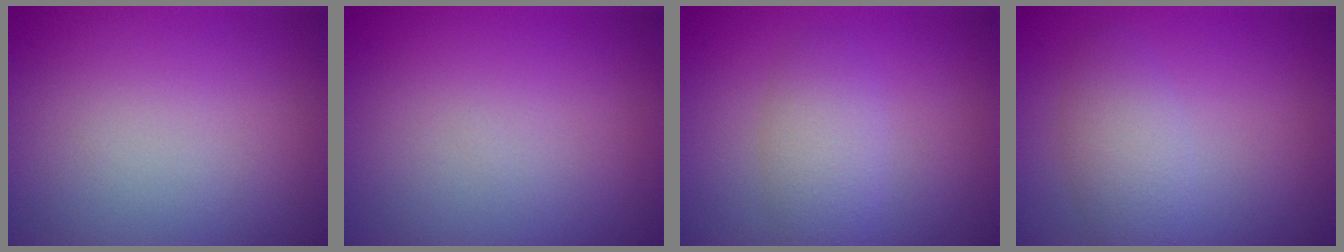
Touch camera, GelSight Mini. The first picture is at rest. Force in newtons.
{"total": 0.0}
{"total": 2.8, "press": 2.8, "slide": 0.2}
{"total": 2.9, "press": 2.9, "slide": 0.1}